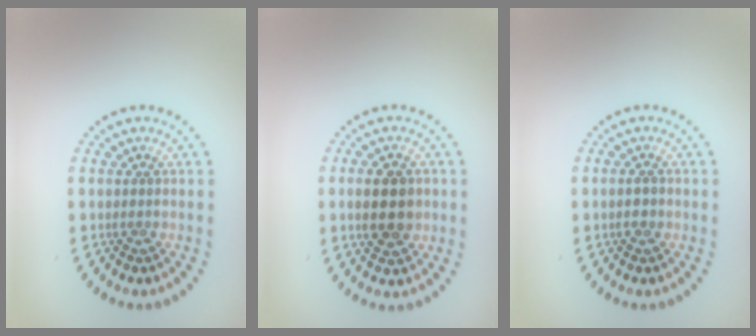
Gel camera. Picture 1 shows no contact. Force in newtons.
{"total": 4.1, "press": 4.1, "slide": 0.3}
{"total": 1.0, "press": 1.0, "slide": 0.2}